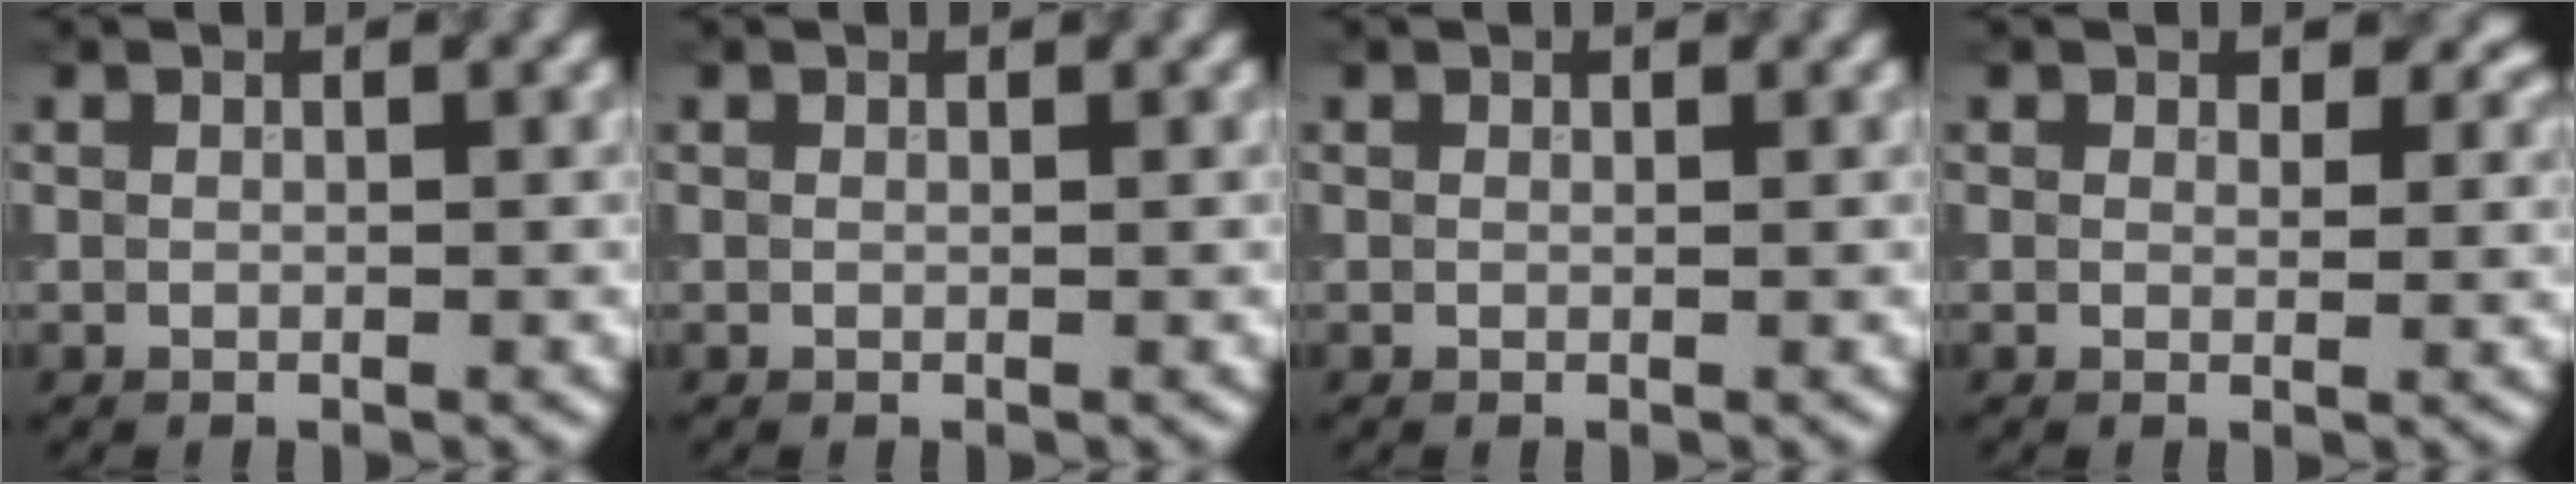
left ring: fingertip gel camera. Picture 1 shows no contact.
{"total": 0.0}
{"total": 0.0}
{"total": 1.8, "force": [1.1, 1.1, 0.9], "torque": [-0.012, -0.005, 0.014]}